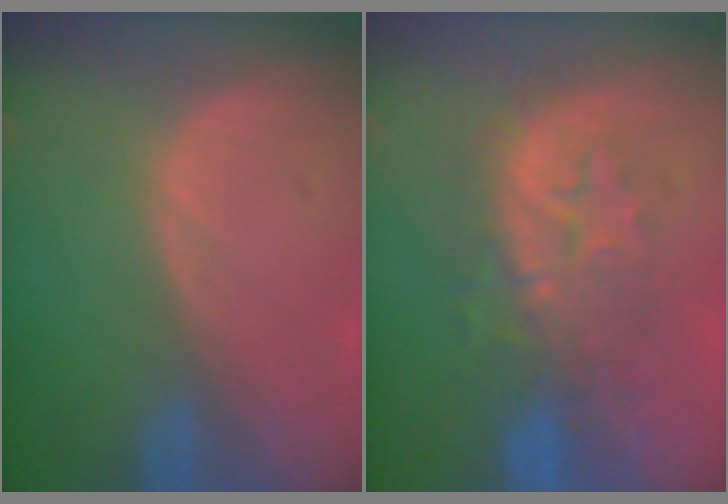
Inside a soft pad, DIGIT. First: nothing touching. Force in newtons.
{"total": 8.5, "press": 8.4, "slide": 1.4}